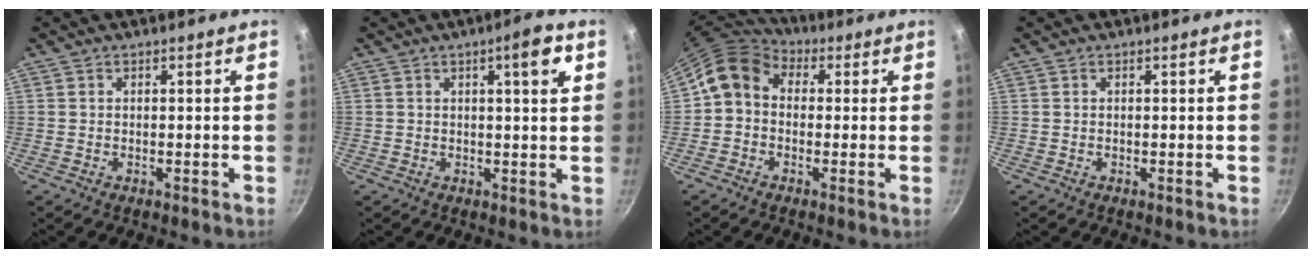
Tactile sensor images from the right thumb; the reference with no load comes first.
{"total": 5.8, "force": [2.2, 1.1, 5.2], "torque": [-0.064, -0.002, 0.026]}
{"total": 9.6, "force": [0.7, 7.8, 5.5], "torque": [-0.086, 0.028, -0.012]}
{"total": 0.0}